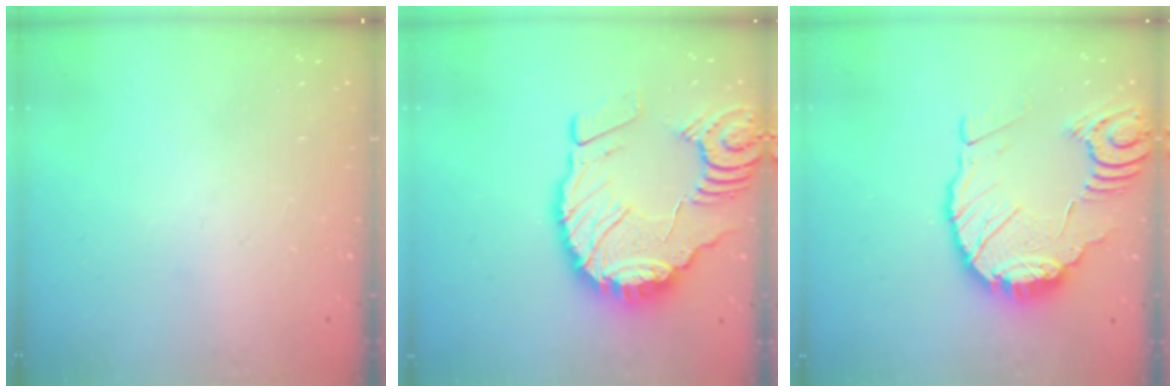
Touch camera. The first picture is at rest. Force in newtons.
{"total": 20.2, "press": 20.1, "slide": 2.5}
{"total": 14.9, "press": 14.8, "slide": 1.8}